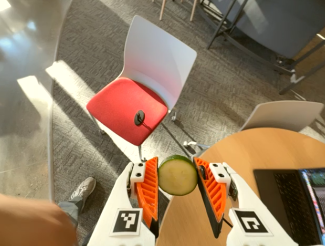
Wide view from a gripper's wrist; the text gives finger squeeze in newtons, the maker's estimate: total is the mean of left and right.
{"total": 8.8, "left": 9.2, "right": 8.3}